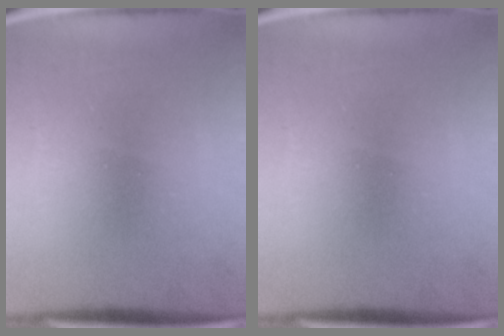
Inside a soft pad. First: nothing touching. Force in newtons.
{"total": 0.0}